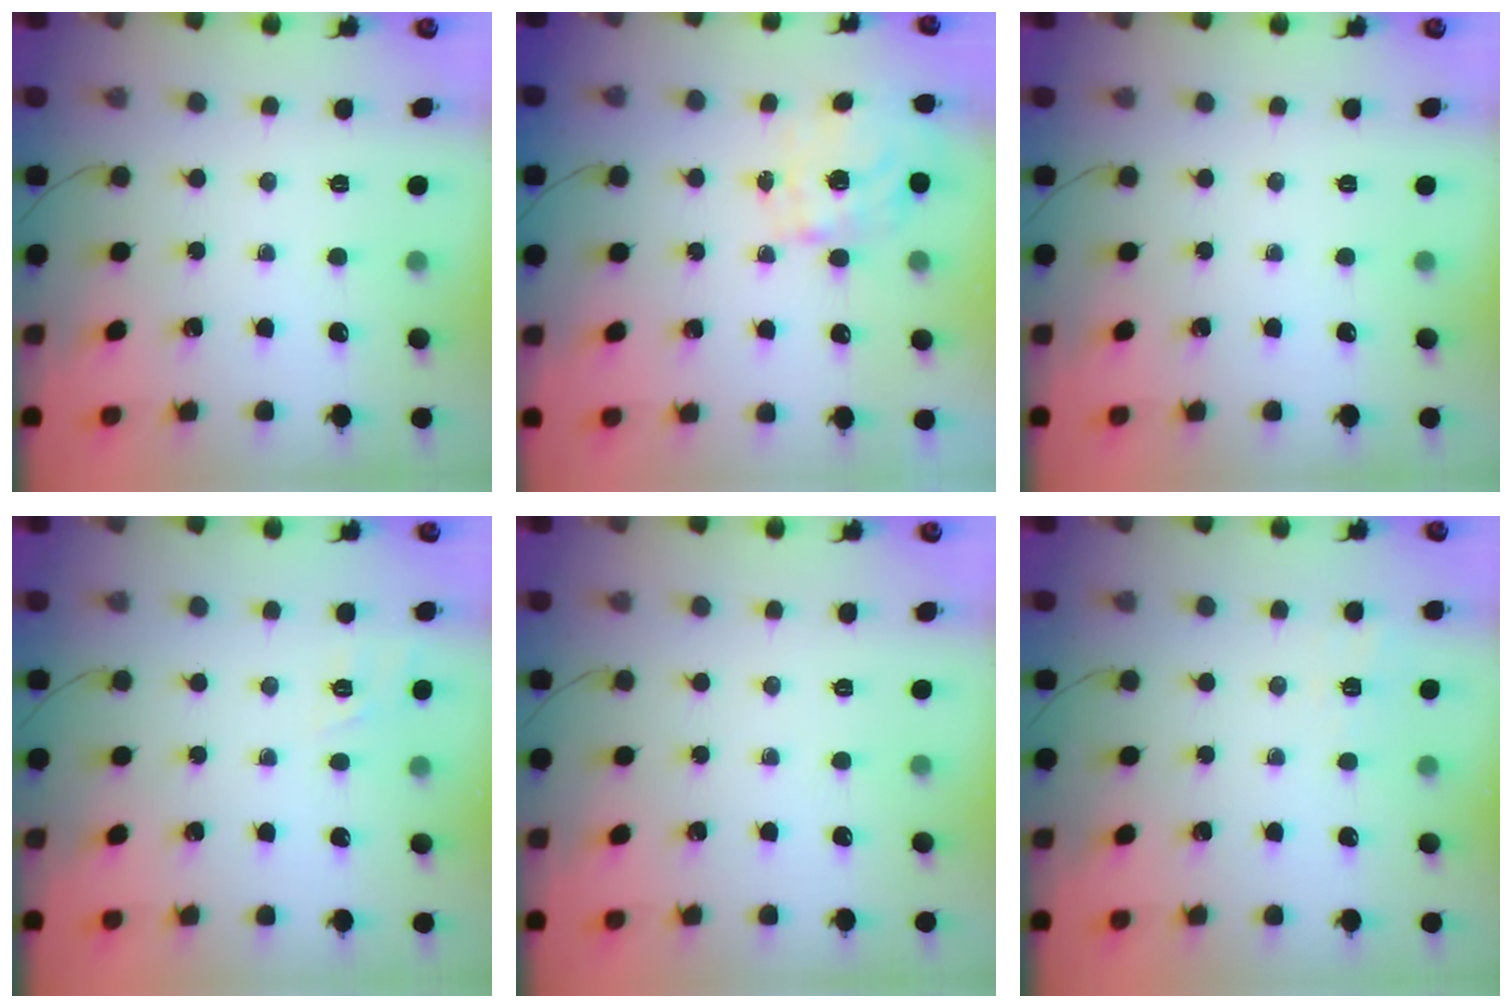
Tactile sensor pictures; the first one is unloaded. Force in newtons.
{"total": 1.3, "press": 1.1, "slide": 0.6}
{"total": 0.0}
{"total": 1.8, "press": 1.0, "slide": 1.5}
{"total": 0.0}
{"total": 2.7, "press": 2.3, "slide": 1.5}